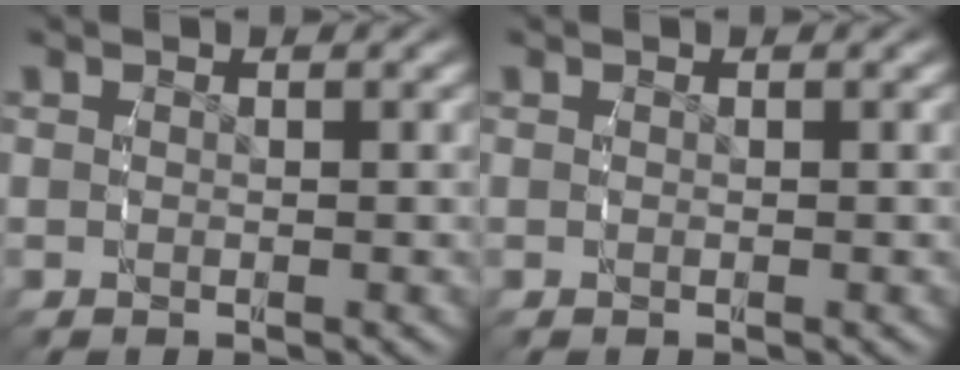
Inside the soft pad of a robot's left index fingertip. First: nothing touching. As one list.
[{"total": 0.0}]